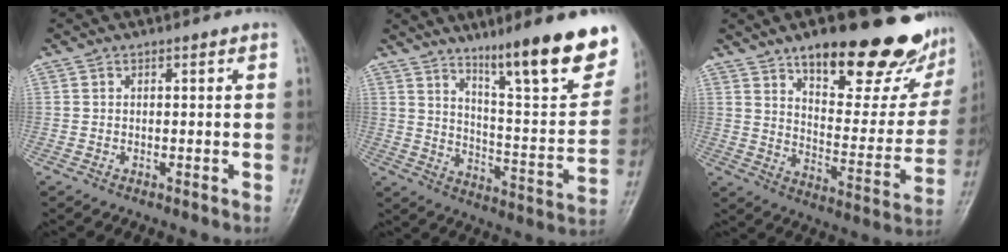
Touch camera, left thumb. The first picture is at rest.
{"total": 21.6, "force": [13.9, 3.8, 16.1], "torque": [-0.198, -0.071, 0.217]}
{"total": 26.4, "force": [17.1, 9.2, 17.8], "torque": [-0.199, -0.079, 0.248]}